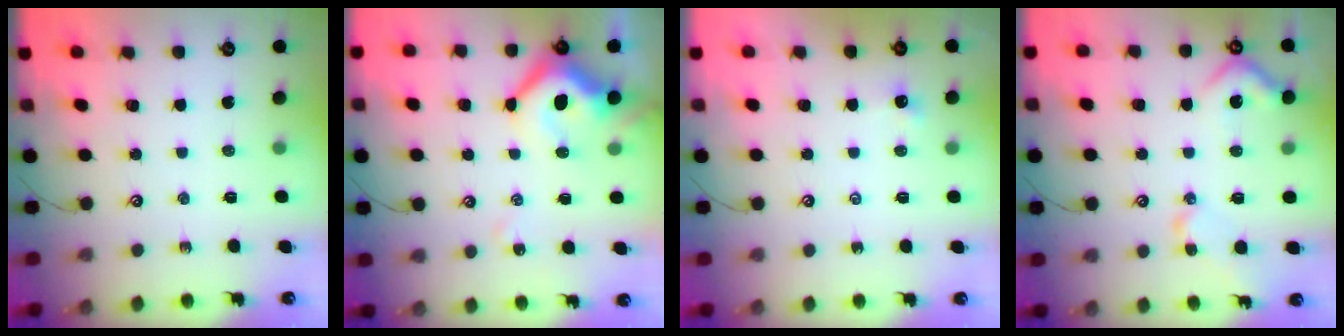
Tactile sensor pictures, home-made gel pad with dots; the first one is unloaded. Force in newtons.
{"total": 12.0, "press": 11.8, "slide": 1.8}
{"total": 3.5, "press": 3.4, "slide": 0.4}
{"total": 6.8, "press": 6.8, "slide": 1.1}